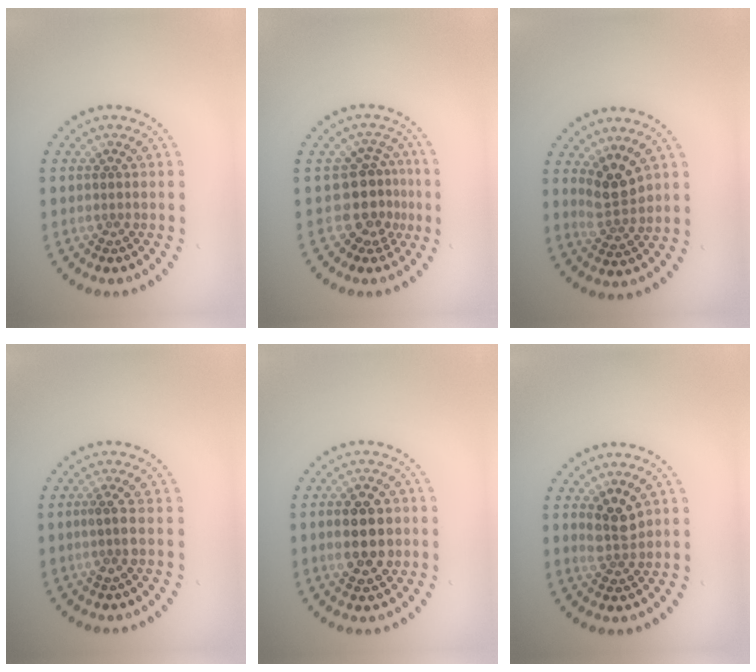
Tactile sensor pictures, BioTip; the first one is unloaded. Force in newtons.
{"total": 3.4, "press": 2.6, "slide": 2.2}
{"total": 2.9, "press": 2.5, "slide": 1.4}
{"total": 1.4, "press": 1.2, "slide": 0.8}
{"total": 5.2, "press": 5.2, "slide": 0.2}
{"total": 2.6, "press": 2.4, "slide": 1.1}